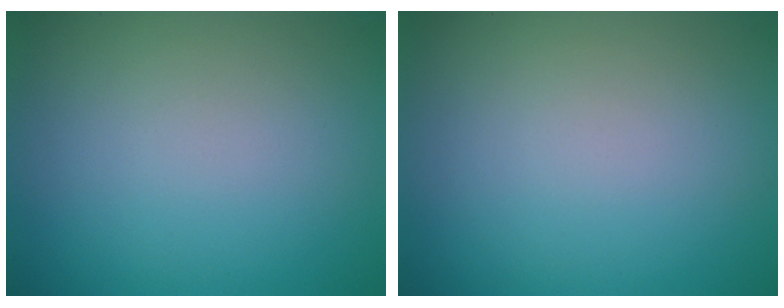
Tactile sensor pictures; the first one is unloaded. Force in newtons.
{"total": 0.0}